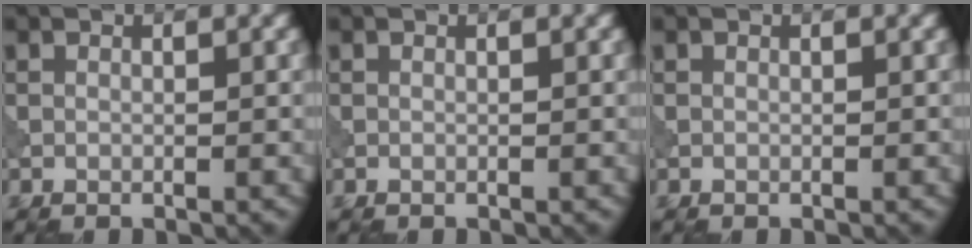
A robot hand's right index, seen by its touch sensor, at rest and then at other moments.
{"total": 0.0}
{"total": 0.0}